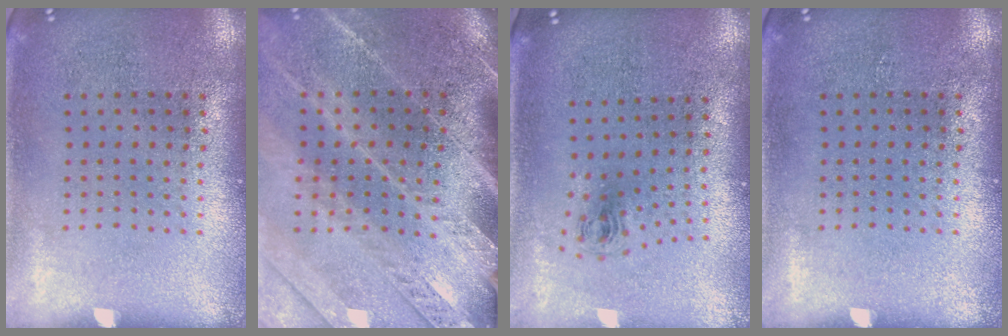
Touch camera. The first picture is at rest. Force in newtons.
{"total": 3.8, "press": 3.2, "slide": 2.1}
{"total": 0.8, "press": 0.4, "slide": 0.7}
{"total": 0.0}